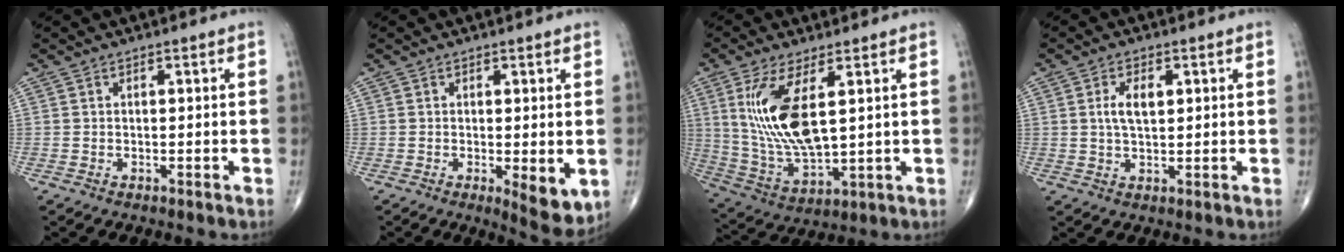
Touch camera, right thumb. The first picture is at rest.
{"total": 6.0, "force": [-0.9, 2.1, 5.5], "torque": [-0.070, -0.017, -0.009]}
{"total": 15.0, "force": [3.8, 5.8, 13.4], "torque": [-0.278, -0.026, 0.089]}
{"total": 4.6, "force": [1.1, 2.3, 3.9], "torque": [-0.073, -0.002, 0.020]}